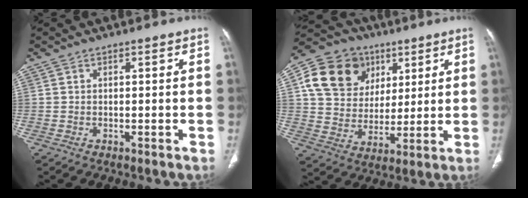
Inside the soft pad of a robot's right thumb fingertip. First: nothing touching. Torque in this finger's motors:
{"motor_torque": [-0.57, 0.60, 0.25, 0.14, 0.17]}